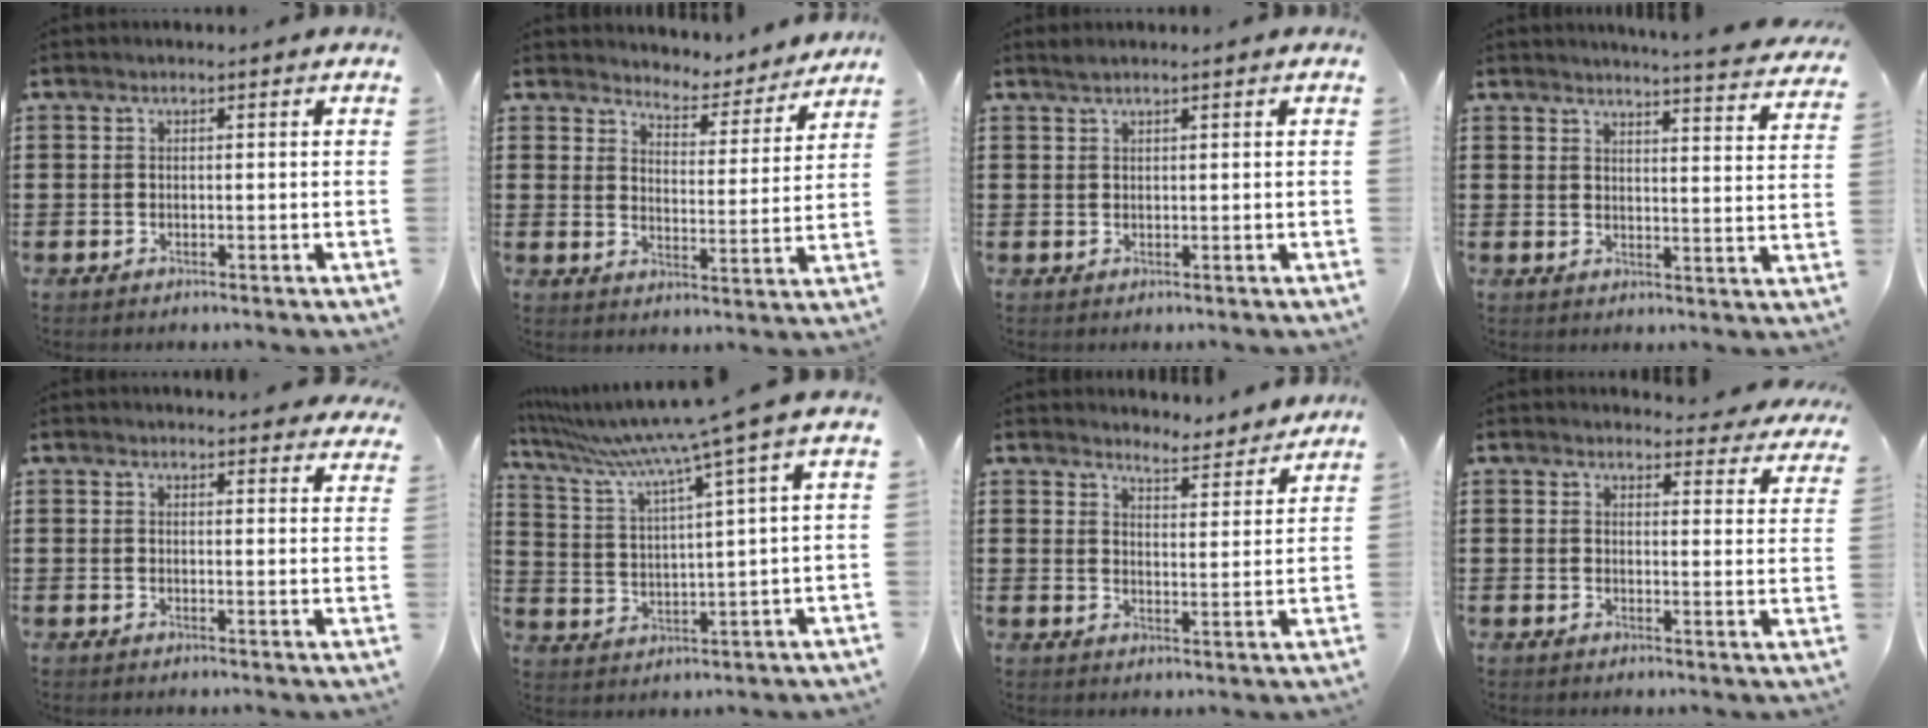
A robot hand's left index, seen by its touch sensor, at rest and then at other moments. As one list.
[{"total": 4.6, "force": [4.5, 0.4, 0.0], "torque": [-0.020, -0.040, 0.074]}, {"total": 0.9, "force": [0.7, -0.1, 0.5], "torque": [-0.010, -0.001, 0.014]}, {"total": 4.0, "force": [3.9, -0.8, 0.7], "torque": [-0.022, -0.030, 0.064]}, {"total": 2.8, "force": [2.8, 0.1, 0.4], "torque": [-0.006, -0.012, 0.051]}, {"total": 8.1, "force": [6.1, -1.3, 5.2], "torque": [-0.128, -0.047, 0.096]}, {"total": 4.5, "force": [4.5, 0.0, 0.4], "torque": [-0.019, -0.027, 0.078]}, {"total": 3.6, "force": [3.5, 0.5, 0.7], "torque": [-0.012, -0.020, 0.061]}]